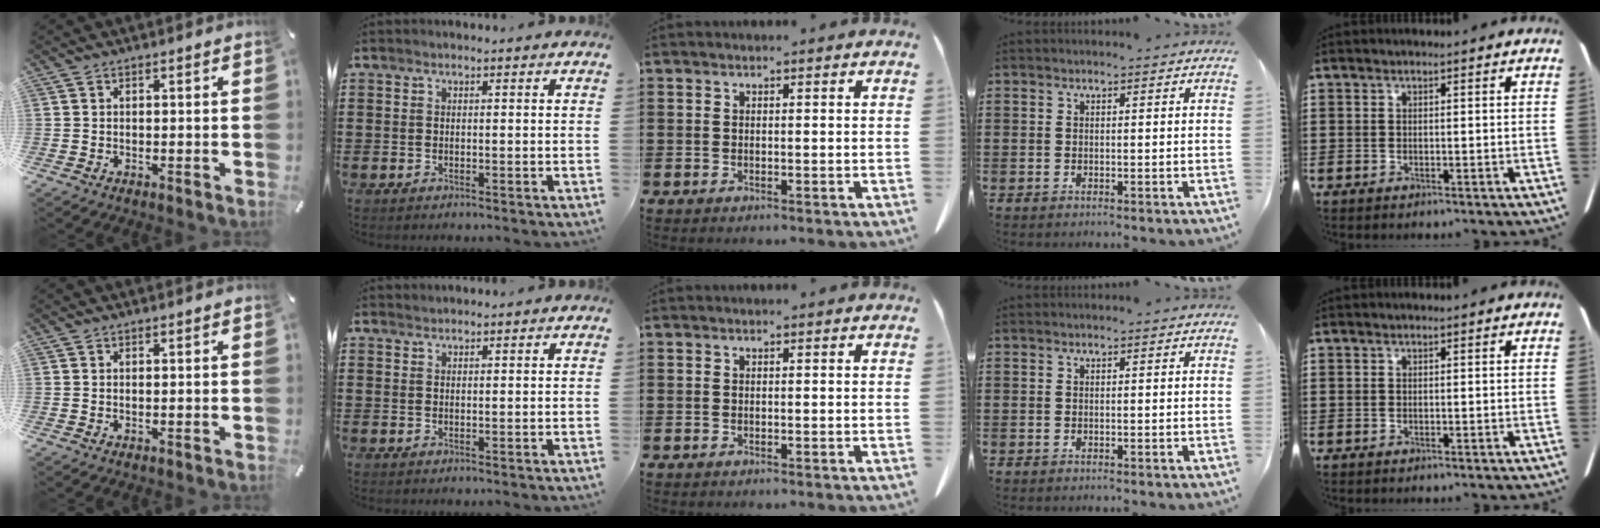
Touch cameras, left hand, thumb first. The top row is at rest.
{"index": {"total": 0.8, "force": [0.8, 0.1, 0.0], "torque": [-0.002, 0.000, 0.017]}}